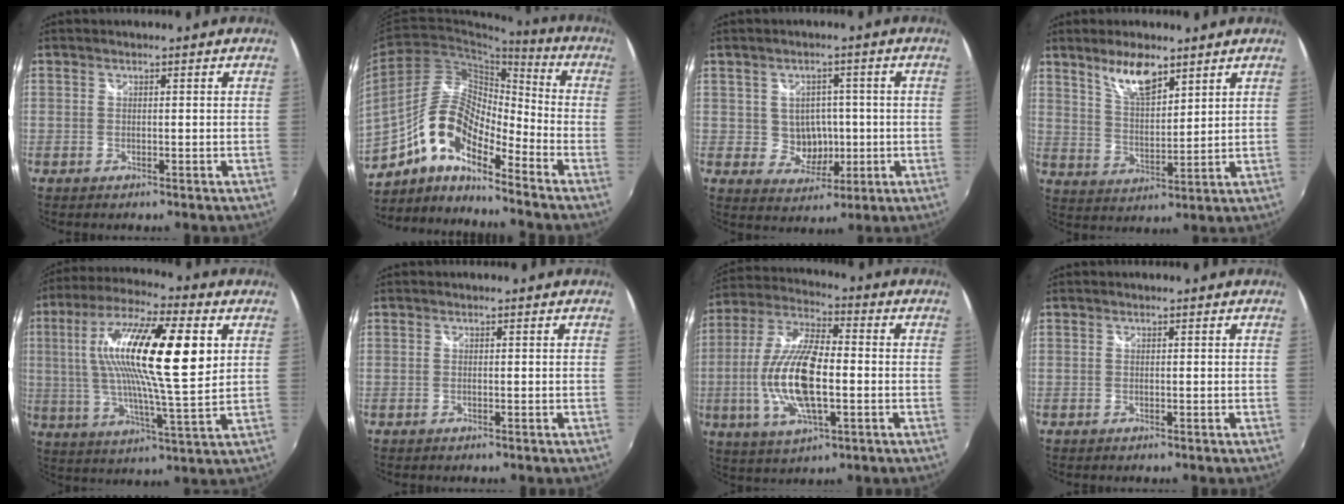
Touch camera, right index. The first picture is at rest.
{"total": 13.1, "force": [-8.0, 4.8, 9.2], "torque": [-0.174, 0.010, -0.160]}
{"total": 5.9, "force": [-0.1, 5.6, 2.0], "torque": [-0.041, 0.009, 0.012]}
{"total": 8.3, "force": [5.8, 2.8, 5.3], "torque": [-0.091, 0.002, 0.112]}
{"total": 21.1, "force": [5.0, 4.1, 20.1], "torque": [-0.353, 0.014, 0.079]}
{"total": 0.0}
{"total": 16.0, "force": [-2.5, 5.7, 14.7], "torque": [-0.301, -0.001, -0.047]}
{"total": 0.0}